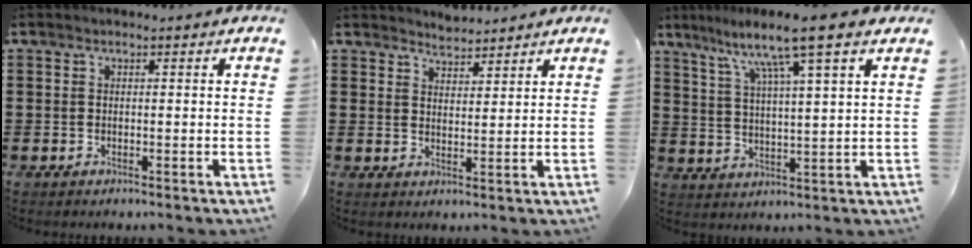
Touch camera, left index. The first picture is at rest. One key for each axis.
{"total": 2.9, "fx": 2.8, "fy": 0.4, "fz": -0.2, "tx": -0.003, "ty": -0.004, "tz": 0.054}
{"total": 8.7, "fx": 6.4, "fy": -0.2, "fz": 5.9, "tx": -0.126, "ty": -0.025, "tz": 0.103}